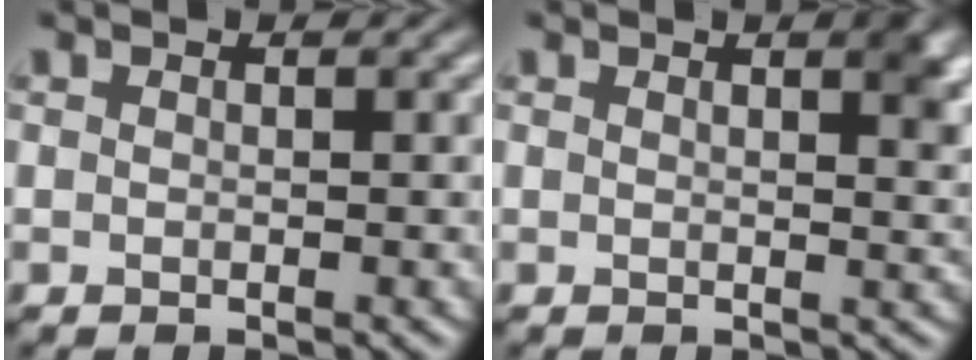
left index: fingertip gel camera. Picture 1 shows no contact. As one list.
[{"total": 2.9, "force": [1.5, 1.0, 2.3], "torque": [-0.017, 0.004, 0.020]}]